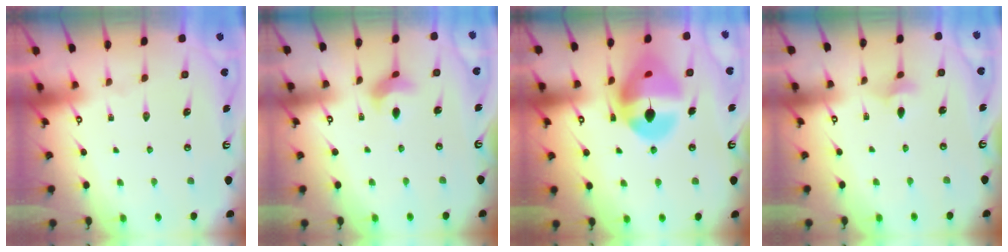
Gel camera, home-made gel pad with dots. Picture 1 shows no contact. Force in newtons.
{"total": 3.9, "press": 3.9, "slide": 0.6}
{"total": 15.9, "press": 15.8, "slide": 1.8}
{"total": 2.7, "press": 2.6, "slide": 0.5}